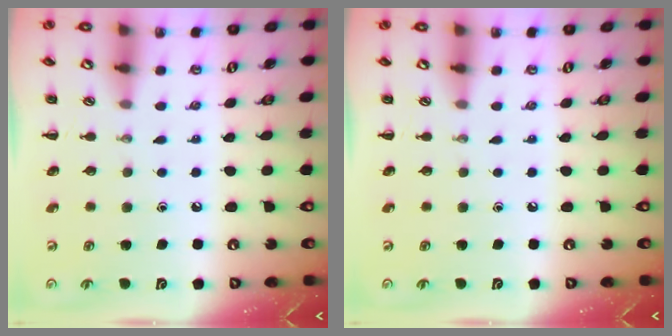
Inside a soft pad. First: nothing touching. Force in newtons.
{"total": 0.0}